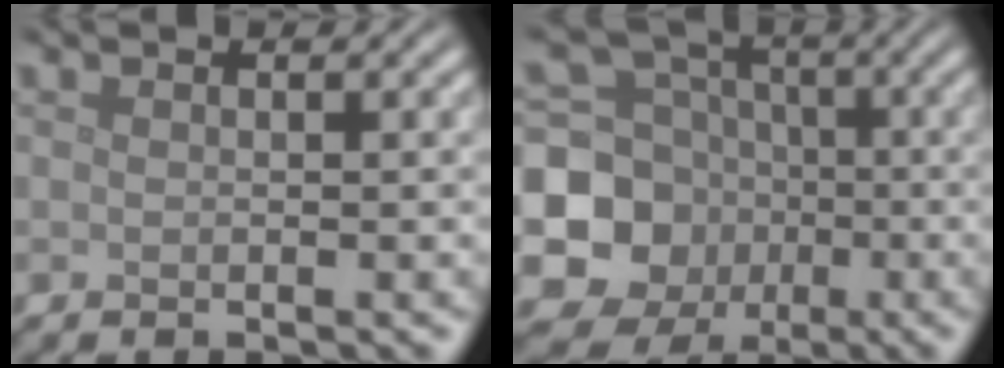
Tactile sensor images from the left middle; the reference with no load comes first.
{"total": 10.5, "force": [-2.4, 9.5, 3.6], "torque": [-0.097, -0.020, -0.058]}